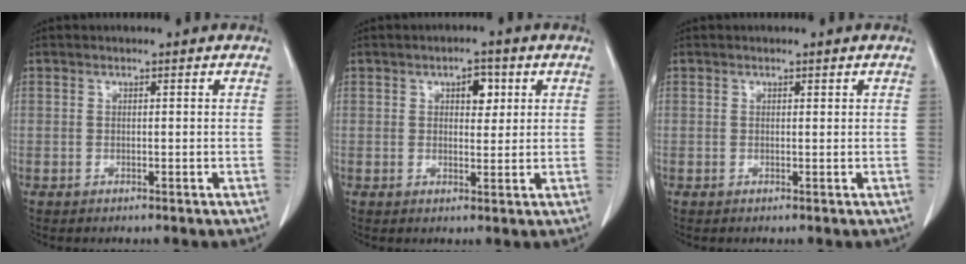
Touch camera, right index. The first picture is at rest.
{"total": 3.5, "force": [1.4, 1.9, 2.7], "torque": [-0.036, 0.005, 0.020]}
{"total": 0.0}